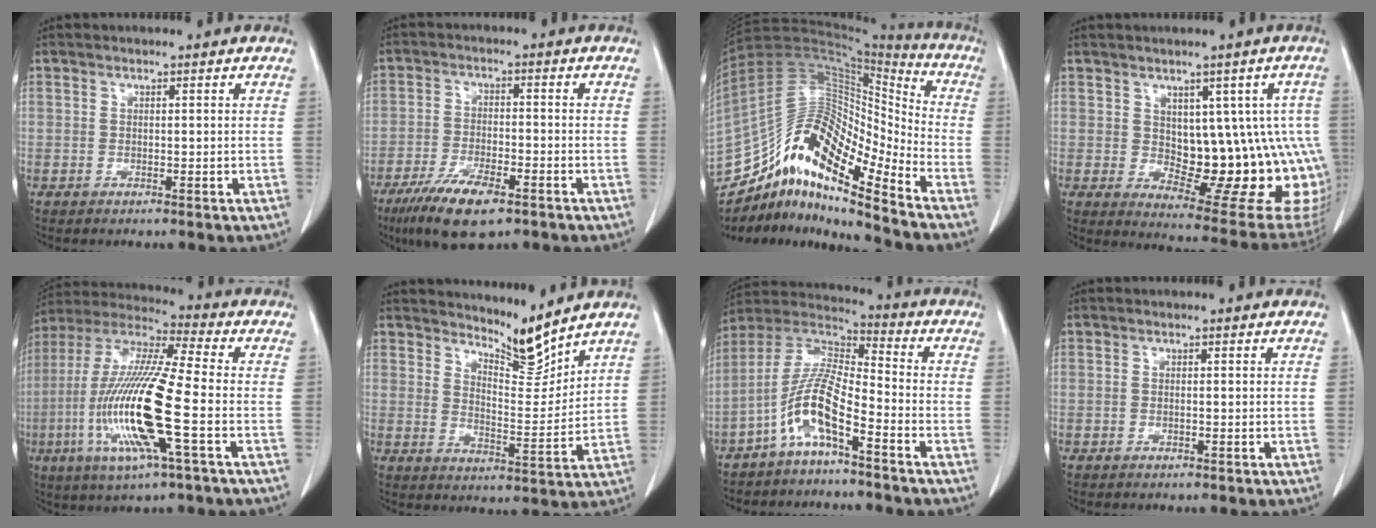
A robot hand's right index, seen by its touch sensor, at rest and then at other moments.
{"total": 9.8, "force": [-6.2, 2.4, 7.2], "torque": [-0.131, -0.018, -0.104]}
{"total": 17.2, "force": [-13.1, 3.1, 10.8], "torque": [-0.194, 0.051, -0.234]}
{"total": 17.2, "force": [0.0, 7.7, 15.4], "torque": [-0.127, 0.014, 0.025]}
{"total": 18.4, "force": [-4.5, 1.3, 17.8], "torque": [-0.376, -0.015, -0.090]}
{"total": 6.4, "force": [6.2, 0.0, 1.5], "torque": [-0.026, -0.024, 0.113]}
{"total": 9.8, "force": [-5.1, 1.7, 8.2], "torque": [-0.182, 0.012, -0.107]}
{"total": 0.0}